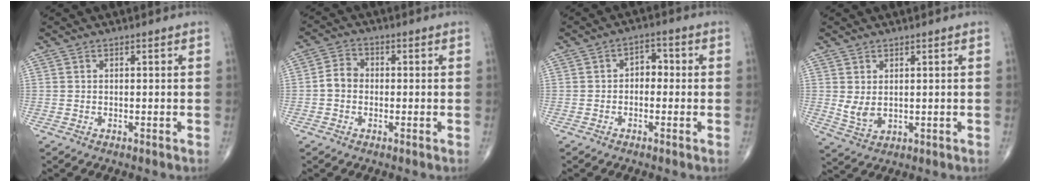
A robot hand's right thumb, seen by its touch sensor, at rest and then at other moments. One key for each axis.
{"total": 3.9, "fx": -0.6, "fy": 3.3, "fz": 2.1, "tx": -0.028, "ty": 0.016, "tz": -0.019}
{"total": 3.5, "fx": -0.4, "fy": 2.5, "fz": 2.4, "tx": -0.015, "ty": 0.018, "tz": -0.018}
{"total": 3.8, "fx": 0.8, "fy": 2.3, "fz": 2.9, "tx": -0.051, "ty": -0.010, "tz": 0.028}